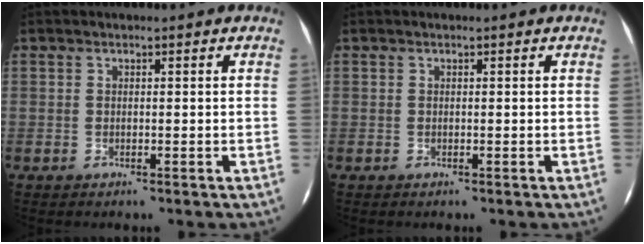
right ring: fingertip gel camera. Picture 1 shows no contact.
{"total": 0.0}